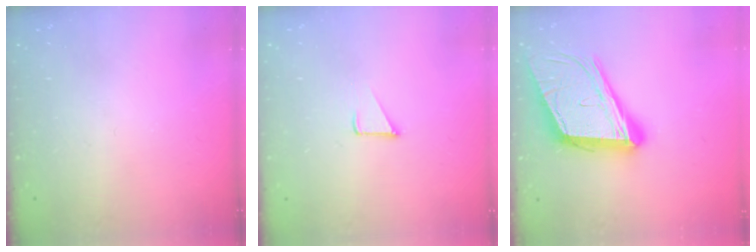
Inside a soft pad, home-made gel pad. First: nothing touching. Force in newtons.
{"total": 2.8, "press": 2.8, "slide": 0.2}
{"total": 18.6, "press": 18.2, "slide": 3.8}